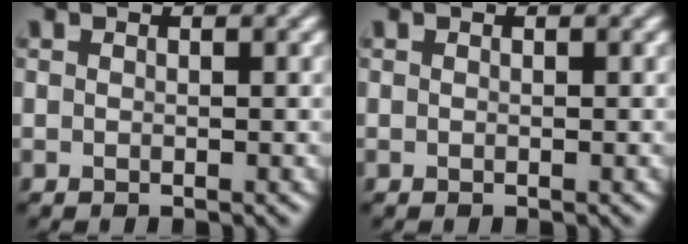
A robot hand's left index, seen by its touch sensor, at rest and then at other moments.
{"total": 0.0}